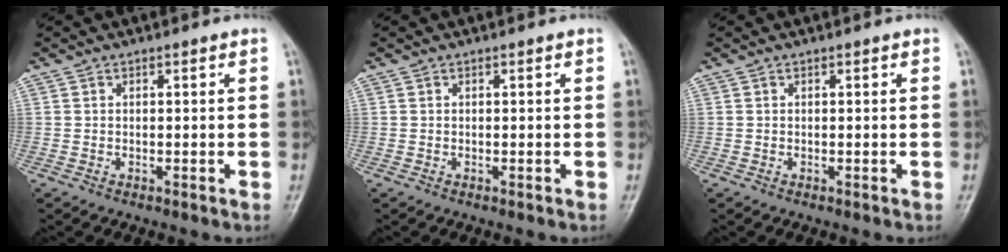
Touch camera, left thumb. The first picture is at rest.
{"total": 0.0}
{"total": 0.0}